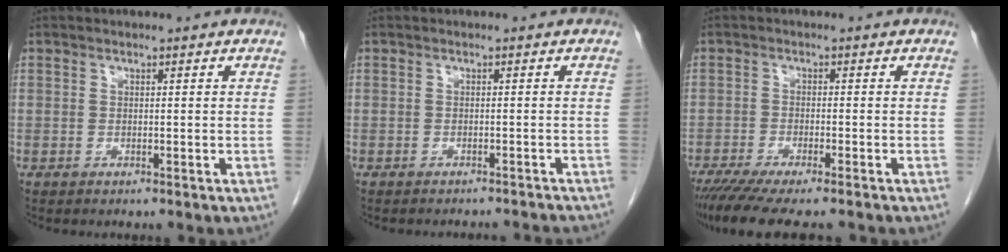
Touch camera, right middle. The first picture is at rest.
{"total": 7.0, "force": [-6.8, 0.8, 1.5], "torque": [-0.012, -0.003, -0.068]}
{"total": 11.0, "force": [-9.1, 1.1, 6.0], "torque": [-0.085, -0.020, -0.143]}